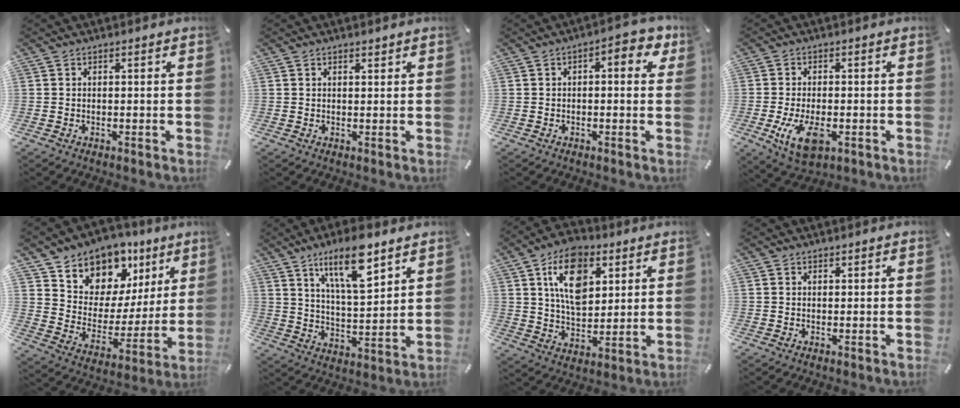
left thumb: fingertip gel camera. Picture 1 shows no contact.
{"total": 0.9, "force": [0.7, 0.5, 0.3], "torque": [-0.007, 0.000, 0.012]}
{"total": 5.2, "force": [0.5, 2.4, 4.6], "torque": [-0.056, 0.001, -0.001]}
{"total": 8.6, "force": [-2.7, 4.9, 6.6], "torque": [-0.133, -0.008, -0.049]}
{"total": 10.8, "force": [8.5, 6.6, -0.6], "torque": [-0.006, -0.104, 0.157]}
{"total": 14.3, "force": [9.5, 4.7, 9.6], "torque": [-0.169, -0.038, 0.161]}
{"total": 14.7, "force": [6.3, 9.1, 9.8], "torque": [-0.157, -0.005, 0.112]}
{"total": 0.8, "force": [0.5, 0.5, 0.1], "torque": [-0.001, 0.000, 0.011]}